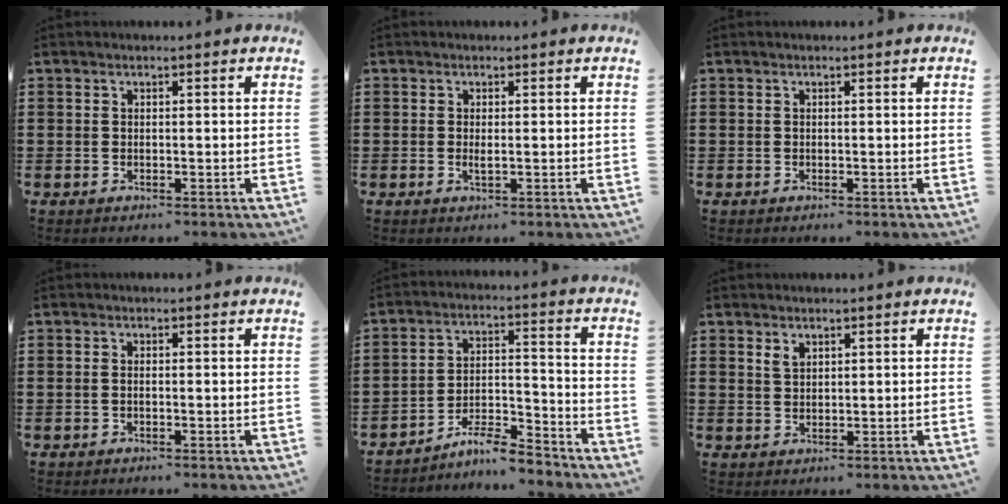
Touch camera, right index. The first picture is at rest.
{"total": 1.1, "force": [0.0, 0.2, 1.1], "torque": [-0.019, -0.002, 0.001]}
{"total": 0.0}
{"total": 0.5, "force": [-0.1, 0.2, 0.5], "torque": [-0.012, -0.001, -0.001]}
{"total": 6.6, "force": [-6.1, 0.7, 2.5], "torque": [-0.046, 0.006, -0.118]}
{"total": 1.7, "force": [1.2, 1.0, 0.8], "torque": [-0.017, 0.003, 0.023]}